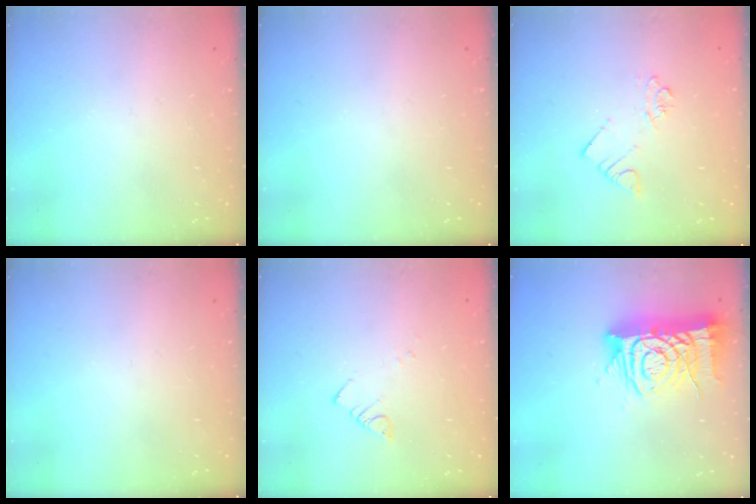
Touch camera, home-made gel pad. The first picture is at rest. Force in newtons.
{"total": 0.0}
{"total": 4.2, "press": 4.1, "slide": 0.6}
{"total": 0.0}
{"total": 2.2, "press": 2.2, "slide": 0.2}
{"total": 17.8, "press": 17.7, "slide": 2.0}